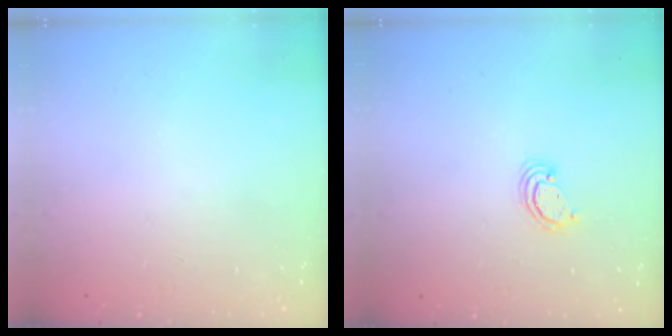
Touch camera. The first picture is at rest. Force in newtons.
{"total": 2.3, "press": 2.3, "slide": 0.3}